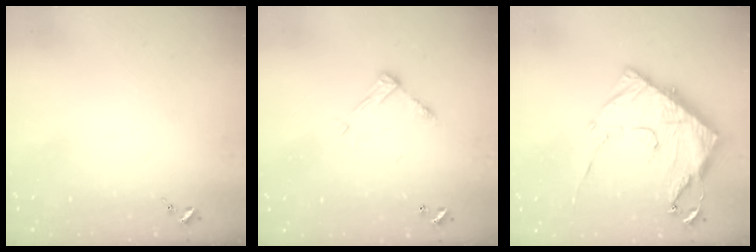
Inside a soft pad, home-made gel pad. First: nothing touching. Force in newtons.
{"total": 7.9, "press": 7.9, "slide": 0.3}
{"total": 20.8, "press": 20.7, "slide": 2.0}